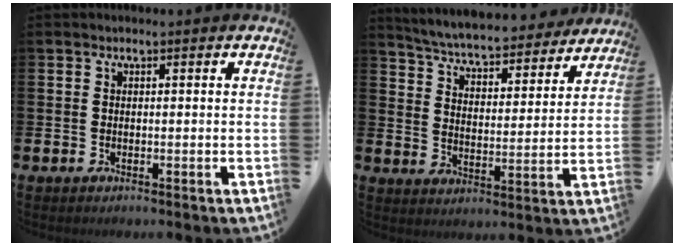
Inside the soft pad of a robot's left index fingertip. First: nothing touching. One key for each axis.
{"total": 5.9, "fx": 5.7, "fy": 0.6, "fz": 1.4, "tx": -0.061, "ty": -0.045, "tz": 0.095}